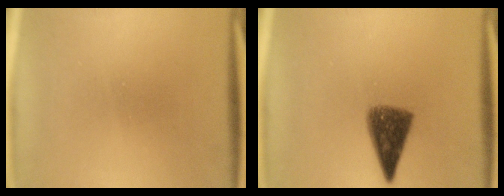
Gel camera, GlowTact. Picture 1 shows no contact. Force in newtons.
{"total": 8.0}